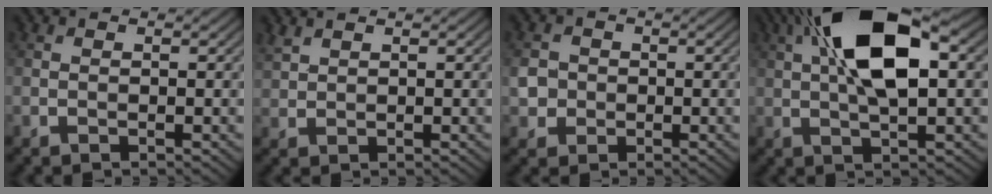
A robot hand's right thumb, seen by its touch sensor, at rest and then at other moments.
{"total": 1.6, "force": [1.5, 0.4, 0.6], "torque": [-0.019, 0.005, 0.039]}
{"total": 3.1, "force": [-0.4, 2.9, 1.0], "torque": [-0.025, -0.005, -0.011]}
{"total": 14.4, "force": [4.2, 5.6, 12.5], "torque": [-0.226, 0.023, 0.061]}